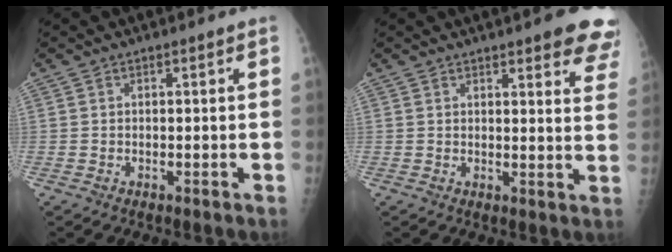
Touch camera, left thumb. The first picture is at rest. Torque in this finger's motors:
{"motor_torque": [3.11, 1.90, 0.59, -0.70, 0.16]}